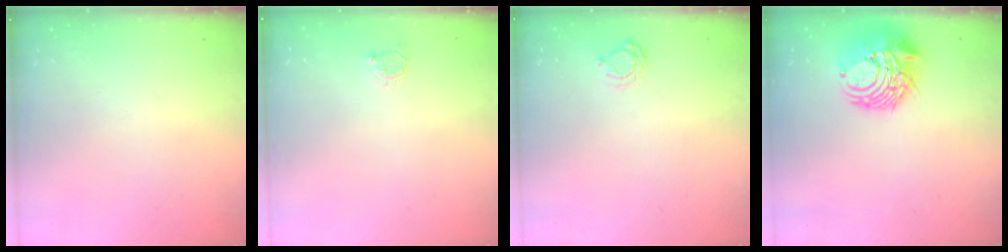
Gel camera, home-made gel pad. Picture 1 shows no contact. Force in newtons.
{"total": 3.0, "press": 3.0, "slide": 0.4}
{"total": 4.5, "press": 4.4, "slide": 0.6}
{"total": 11.5, "press": 11.3, "slide": 1.7}